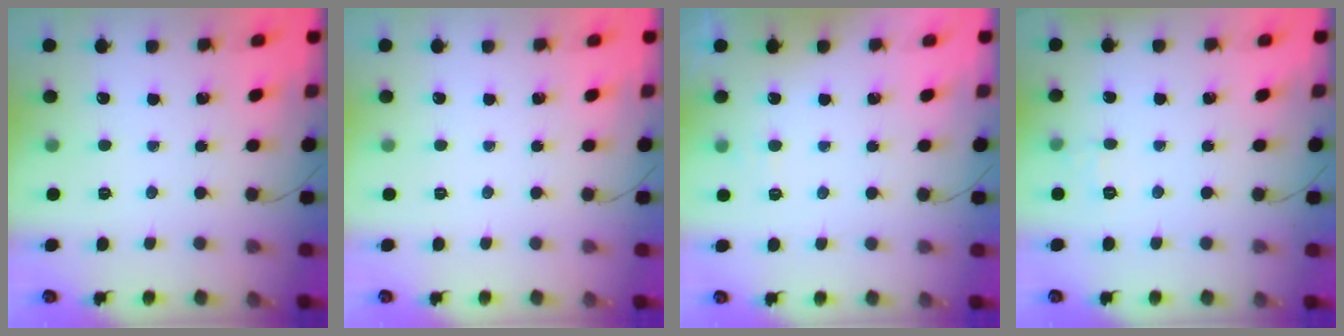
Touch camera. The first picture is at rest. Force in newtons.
{"total": 0.0}
{"total": 5.7, "press": 5.6, "slide": 1.1}
{"total": 5.2, "press": 5.0, "slide": 1.2}